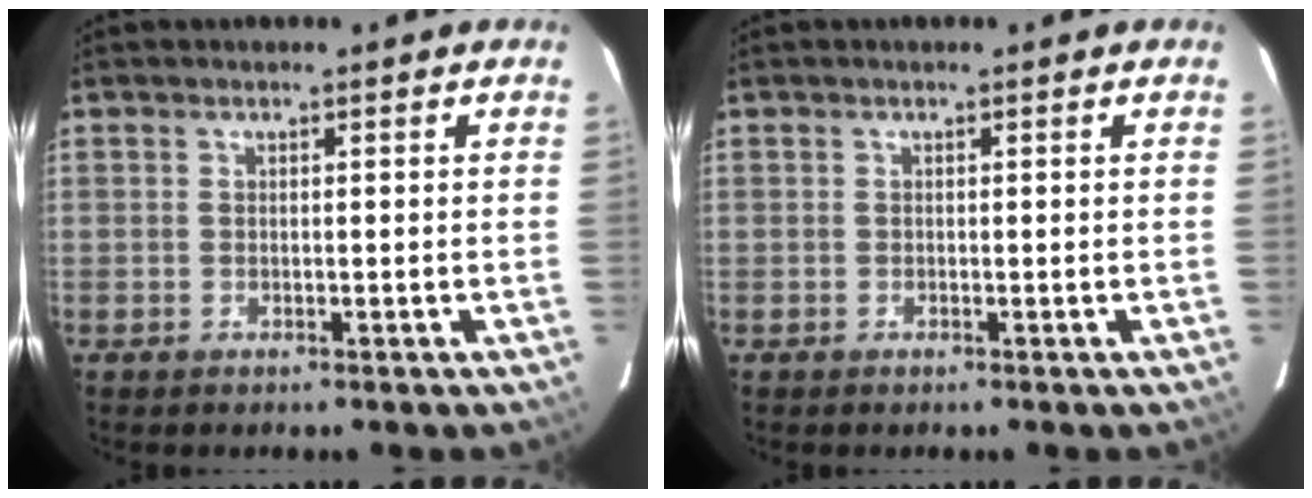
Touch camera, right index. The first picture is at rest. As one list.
[{"total": 0.0}]